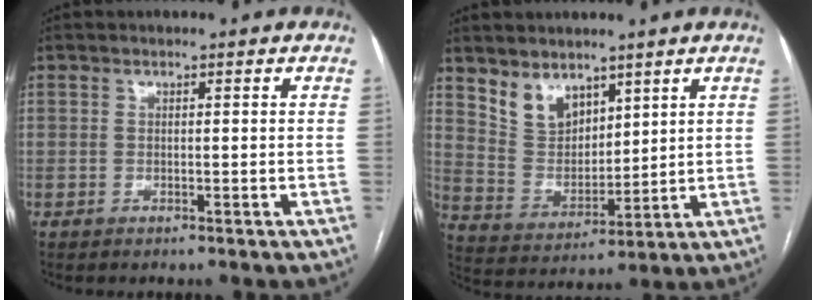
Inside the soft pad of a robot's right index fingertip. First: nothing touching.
{"total": 7.8, "force": [5.6, 4.6, 2.9], "torque": [-0.059, 0.006, 0.122]}